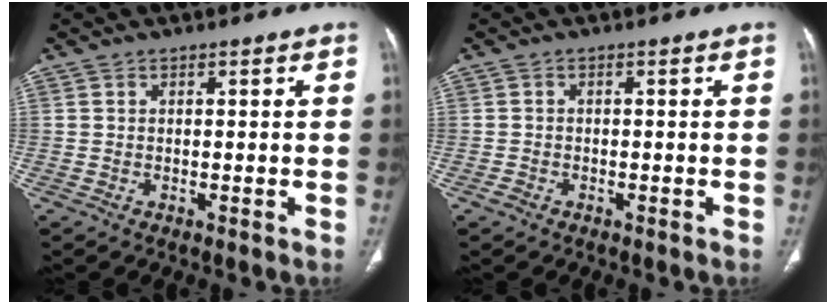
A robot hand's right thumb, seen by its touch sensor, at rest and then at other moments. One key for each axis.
{"total": 1.2, "fx": -0.8, "fy": 0.8, "fz": 0.4, "tx": -0.009, "ty": 0.002, "tz": -0.016}